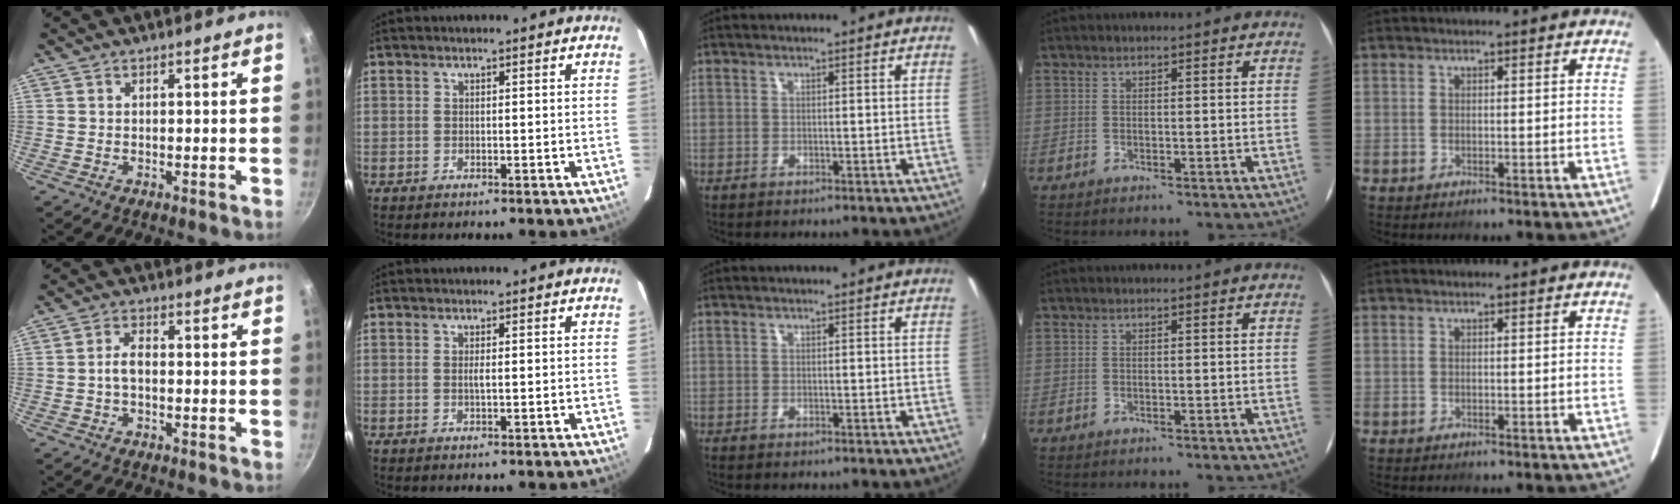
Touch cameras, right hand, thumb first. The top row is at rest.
{"thumb": {"total": 3.4, "force": [-0.5, 1.9, 2.8], "torque": [-0.052, 0.018, -0.014]}, "index": {"total": 0.9, "force": [0.1, 0.1, 0.9], "torque": [-0.018, 0.000, 0.001]}}